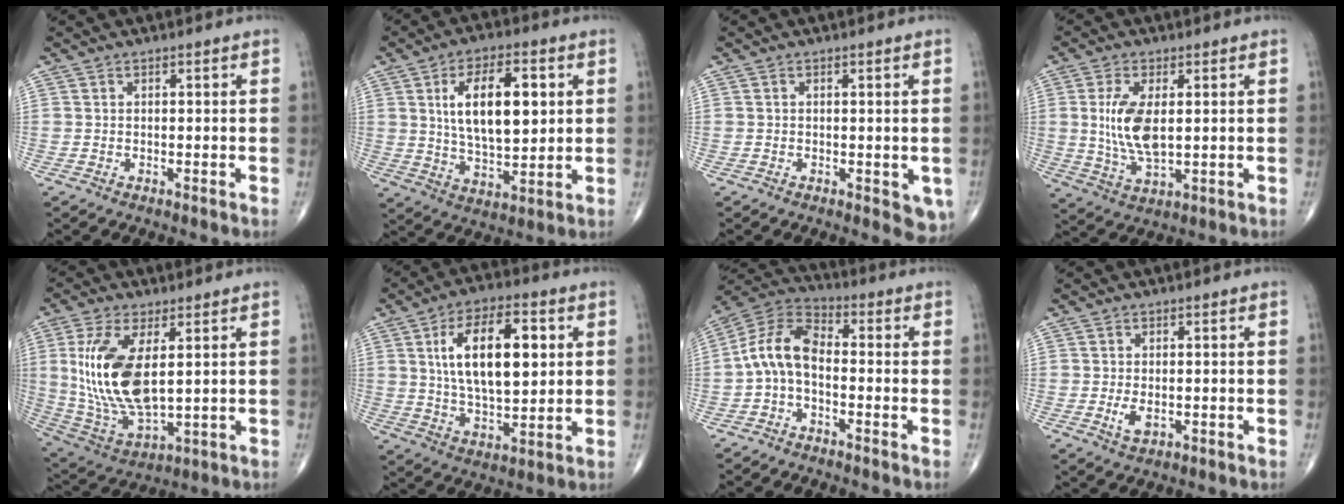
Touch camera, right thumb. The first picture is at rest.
{"total": 14.9, "force": [3.3, 7.0, 12.7], "torque": [-0.196, -0.010, 0.063]}
{"total": 4.5, "force": [-1.0, 2.1, 3.9], "torque": [-0.026, -0.006, -0.011]}
{"total": 9.6, "force": [1.1, 4.3, 8.5], "torque": [-0.175, -0.014, 0.028]}
{"total": 17.0, "force": [2.7, 7.7, 14.9], "torque": [-0.311, -0.020, 0.068]}
{"total": 17.0, "force": [3.9, 8.0, 14.5], "torque": [-0.229, -0.004, 0.069]}
{"total": 9.1, "force": [-1.6, 5.2, 7.3], "torque": [-0.136, 0.035, -0.047]}
{"total": 2.9, "force": [-0.6, 1.5, 2.4], "torque": [-0.046, -0.005, -0.010]}